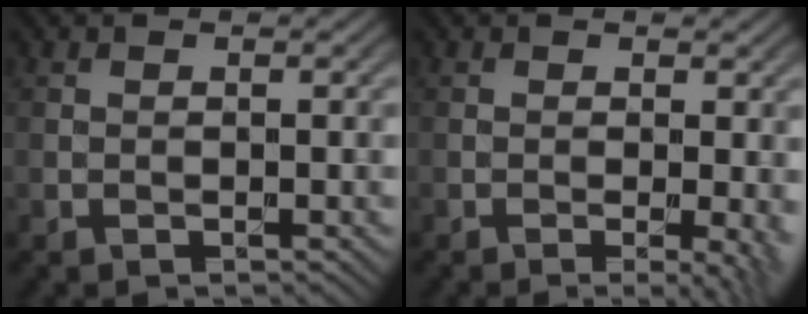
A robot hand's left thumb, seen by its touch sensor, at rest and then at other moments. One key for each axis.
{"total": 4.1, "fx": -0.7, "fy": 1.0, "fz": 3.9, "tx": -0.055, "ty": -0.007, "tz": -0.008}